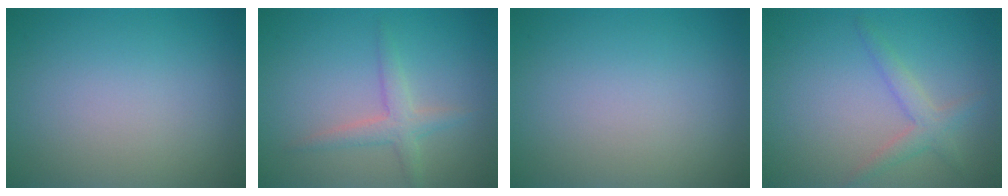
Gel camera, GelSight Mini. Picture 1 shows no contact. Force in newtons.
{"total": 2.3, "press": 2.3, "slide": 0.1}
{"total": 0.0}
{"total": 2.2, "press": 2.2, "slide": 0.1}